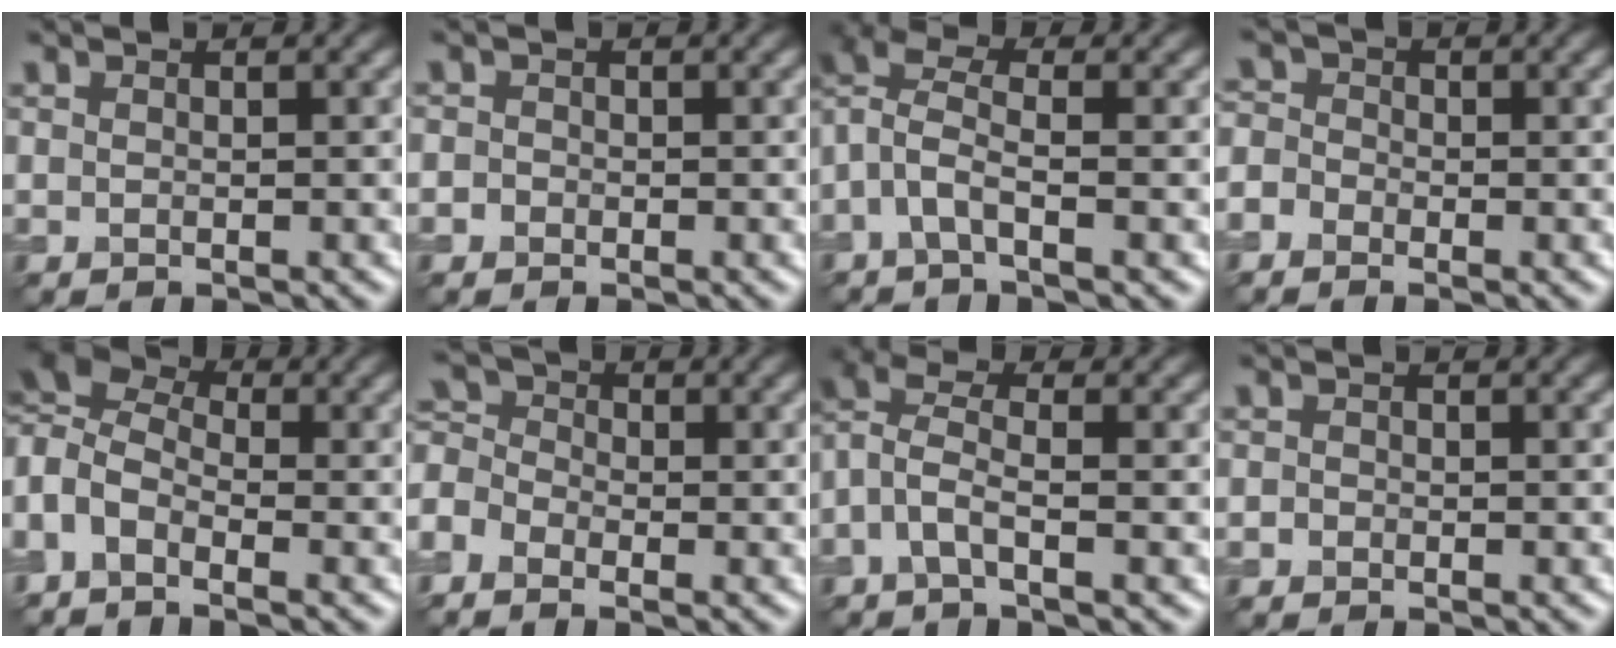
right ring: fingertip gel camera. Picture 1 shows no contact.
{"total": 0.9, "force": [-0.3, 0.8, 0.2], "torque": [0.003, -0.004, -0.012]}
{"total": 3.9, "force": [-0.5, 1.4, 3.6], "torque": [-0.081, 0.011, -0.023]}
{"total": 2.2, "force": [-1.1, 1.8, 0.7], "torque": [-0.007, 0.011, -0.031]}
{"total": 6.5, "force": [-0.1, 3.9, 5.2], "torque": [-0.121, 0.008, -0.013]}
{"total": 4.8, "force": [-2.4, 3.1, 2.8], "torque": [-0.069, 0.003, -0.047]}
{"total": 3.3, "force": [-0.6, 1.0, 3.1], "torque": [-0.073, 0.012, -0.024]}
{"total": 0.6, "force": [-0.3, 0.5, 0.1], "torque": [0.001, -0.003, -0.008]}